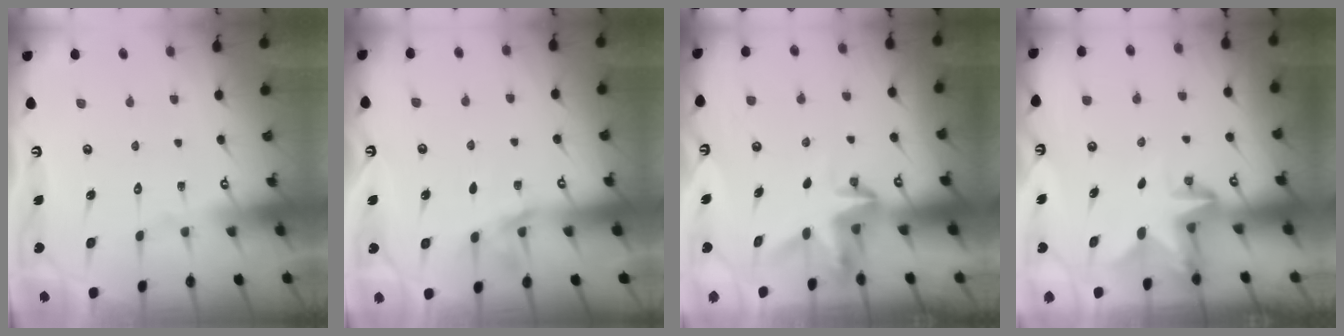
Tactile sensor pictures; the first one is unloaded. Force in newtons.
{"total": 2.9, "press": 2.8, "slide": 0.4}
{"total": 3.9, "press": 3.8, "slide": 0.3}
{"total": 2.7, "press": 2.7, "slide": 0.5}